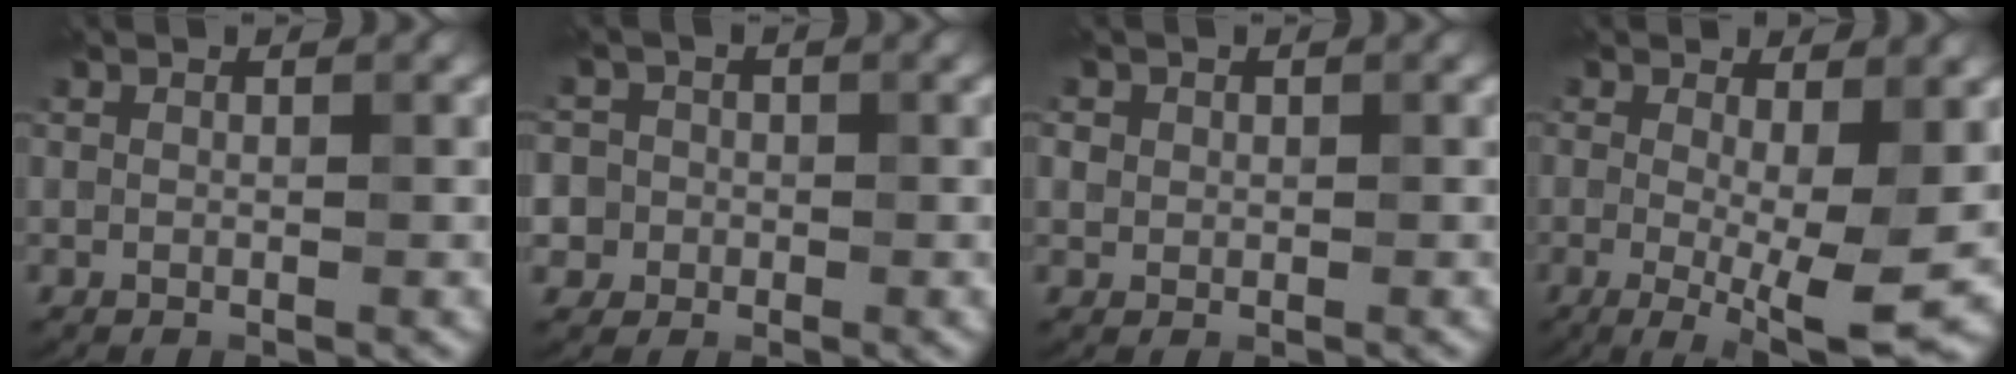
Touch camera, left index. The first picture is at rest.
{"total": 5.2, "force": [-0.3, 5.0, 1.4], "torque": [-0.015, 0.025, -0.036]}
{"total": 1.2, "force": [0.5, 1.1, 0.3], "torque": [0.001, -0.001, 0.004]}
{"total": 7.0, "force": [-0.6, 1.6, 6.8], "torque": [-0.115, -0.018, -0.009]}